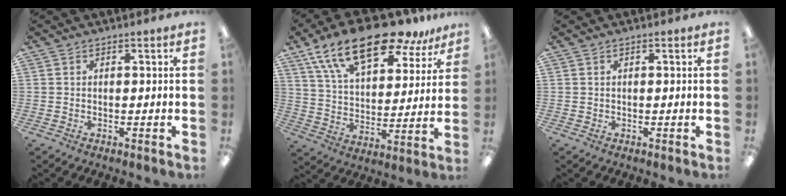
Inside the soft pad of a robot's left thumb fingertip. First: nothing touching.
{"total": 21.4, "force": [15.2, 8.4, 12.5], "torque": [-0.224, -0.079, 0.265]}
{"total": 0.0}